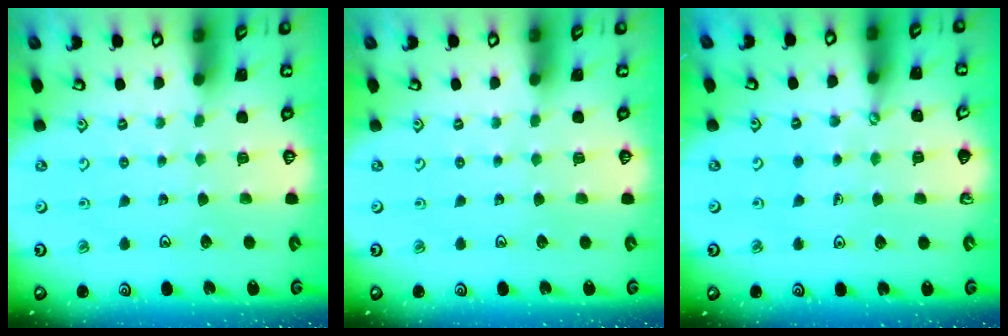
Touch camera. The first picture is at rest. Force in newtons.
{"total": 0.0}
{"total": 1.9, "press": 1.9, "slide": 0.1}